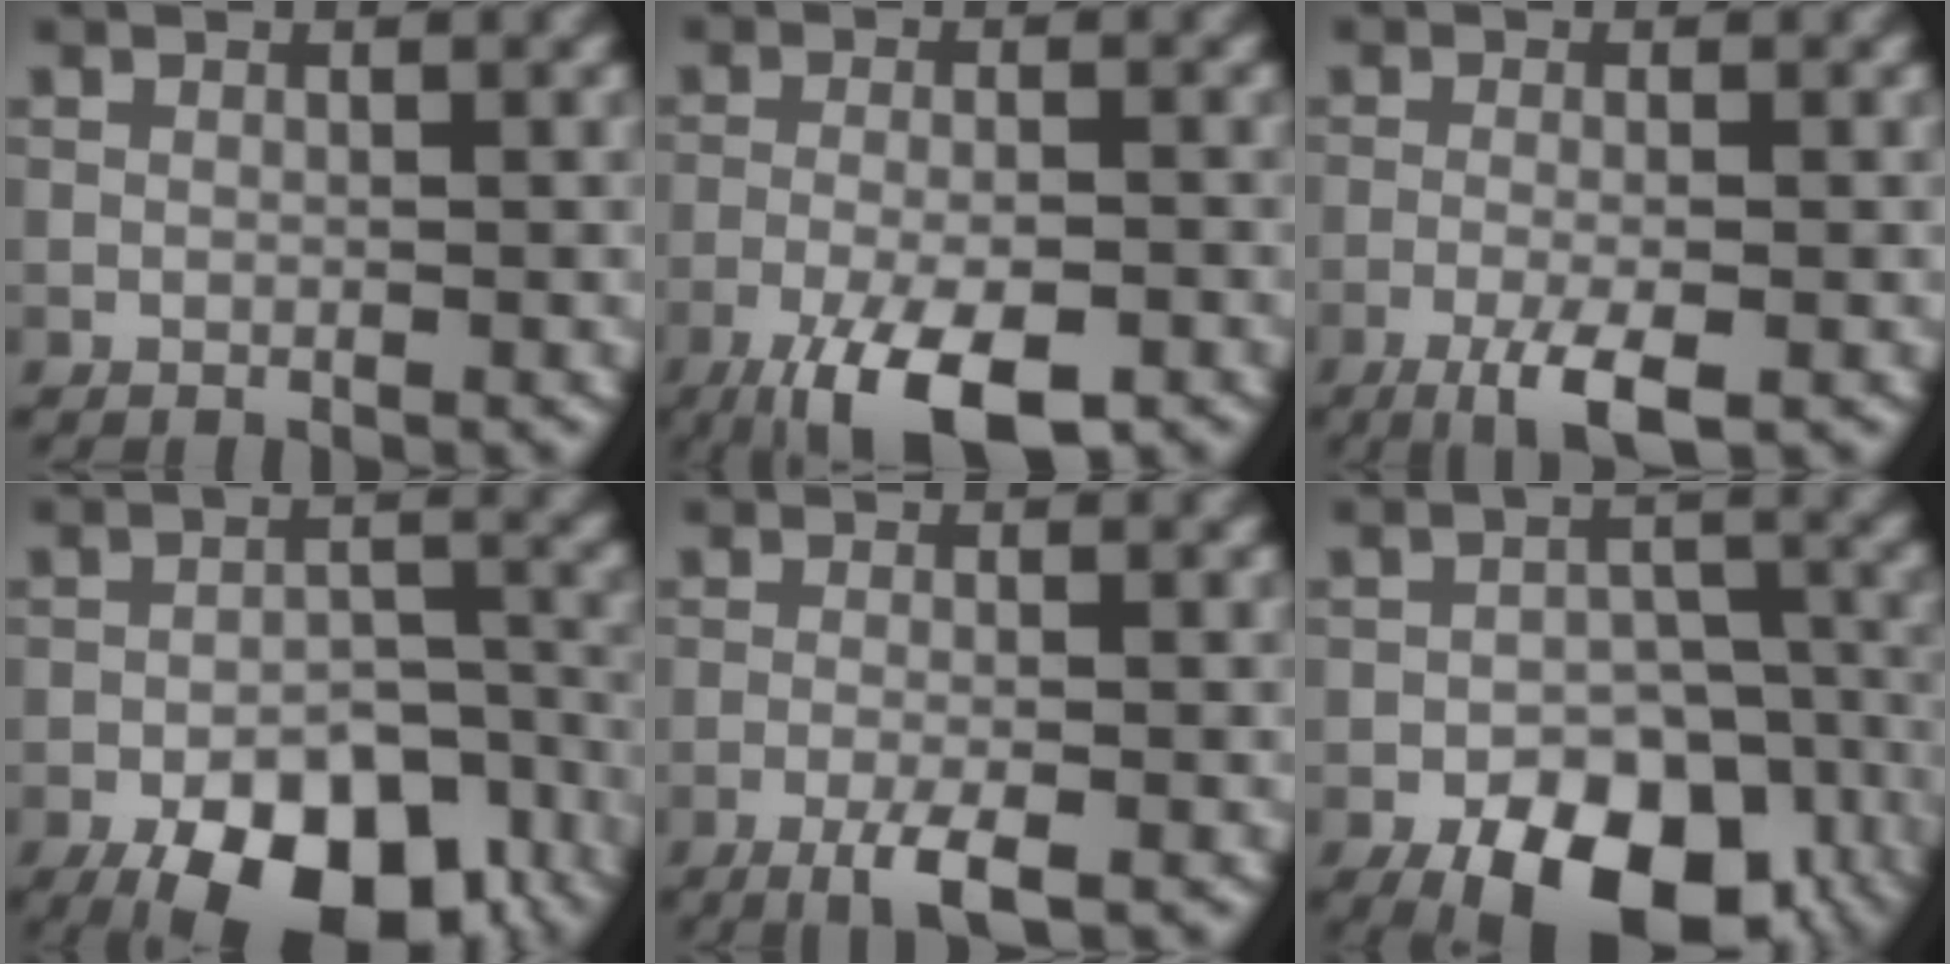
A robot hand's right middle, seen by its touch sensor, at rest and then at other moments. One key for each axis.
{"total": 8.7, "fx": -5.4, "fy": 2.8, "fz": 6.2, "tx": -0.112, "ty": -0.023, "tz": -0.093}
{"total": 4.2, "fx": -2.3, "fy": 0.9, "fz": 3.4, "tx": -0.066, "ty": -0.002, "tz": -0.047}
{"total": 12.2, "fx": -7.7, "fy": 5.7, "fz": 7.6, "tx": -0.115, "ty": -0.013, "tz": -0.109}
{"total": 3.2, "fx": -1.7, "fy": 0.6, "fz": 2.6, "tx": -0.052, "ty": 0.000, "tz": -0.039}
{"total": 12.7, "fx": -7.6, "fy": 6.7, "fz": 7.6, "tx": -0.113, "ty": -0.016, "tz": -0.104}